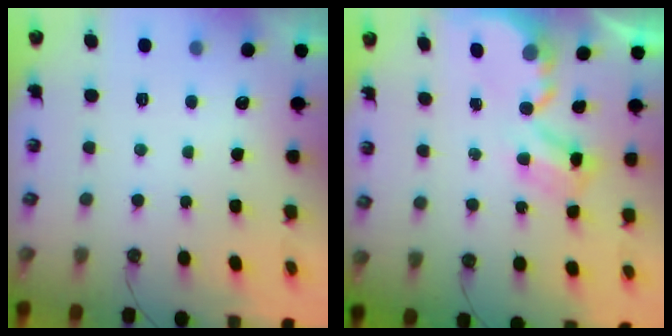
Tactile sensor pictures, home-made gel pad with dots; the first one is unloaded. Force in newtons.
{"total": 4.6, "press": 4.5, "slide": 0.6}